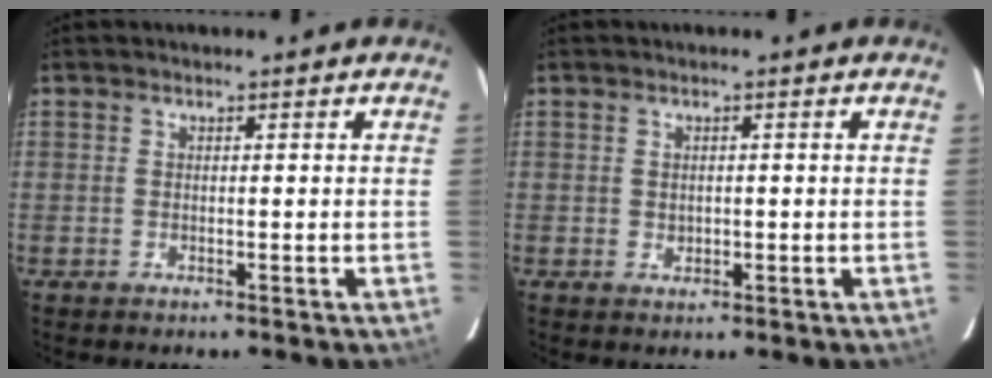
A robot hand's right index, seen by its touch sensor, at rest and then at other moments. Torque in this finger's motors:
{"motor_torque": [-0.06, 0.07, -0.06, 0.00]}